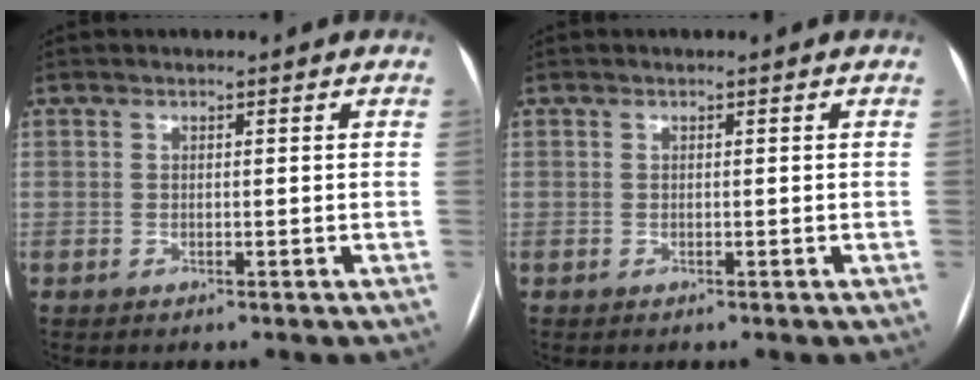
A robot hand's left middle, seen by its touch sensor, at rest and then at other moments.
{"total": 0.0}